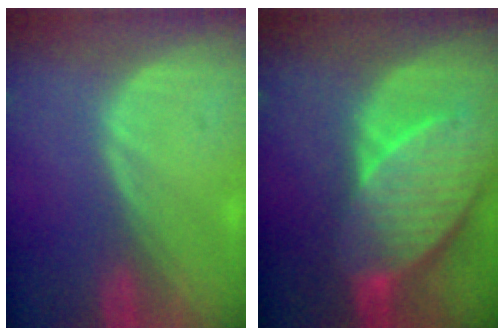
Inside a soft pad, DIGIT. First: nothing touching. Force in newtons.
{"total": 10.6, "press": 9.3, "slide": 5.0}